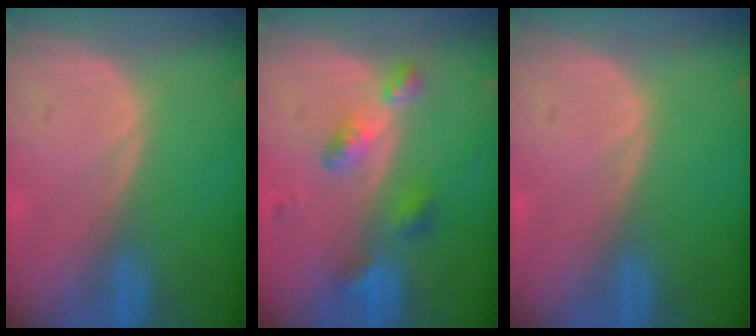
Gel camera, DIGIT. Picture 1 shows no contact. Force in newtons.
{"total": 5.6, "press": 4.9, "slide": 2.7}
{"total": 0.0}